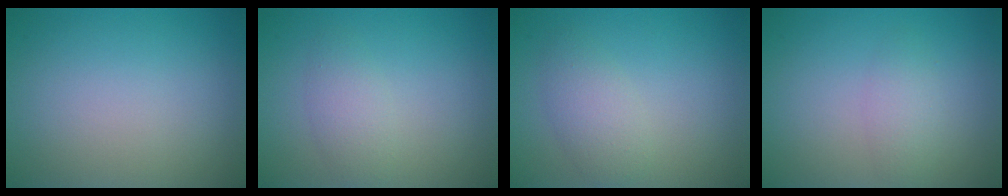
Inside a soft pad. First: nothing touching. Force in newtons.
{"total": 2.1, "press": 2.1, "slide": 0.1}
{"total": 2.5, "press": 2.5, "slide": 0.0}
{"total": 1.8, "press": 1.8, "slide": 0.0}